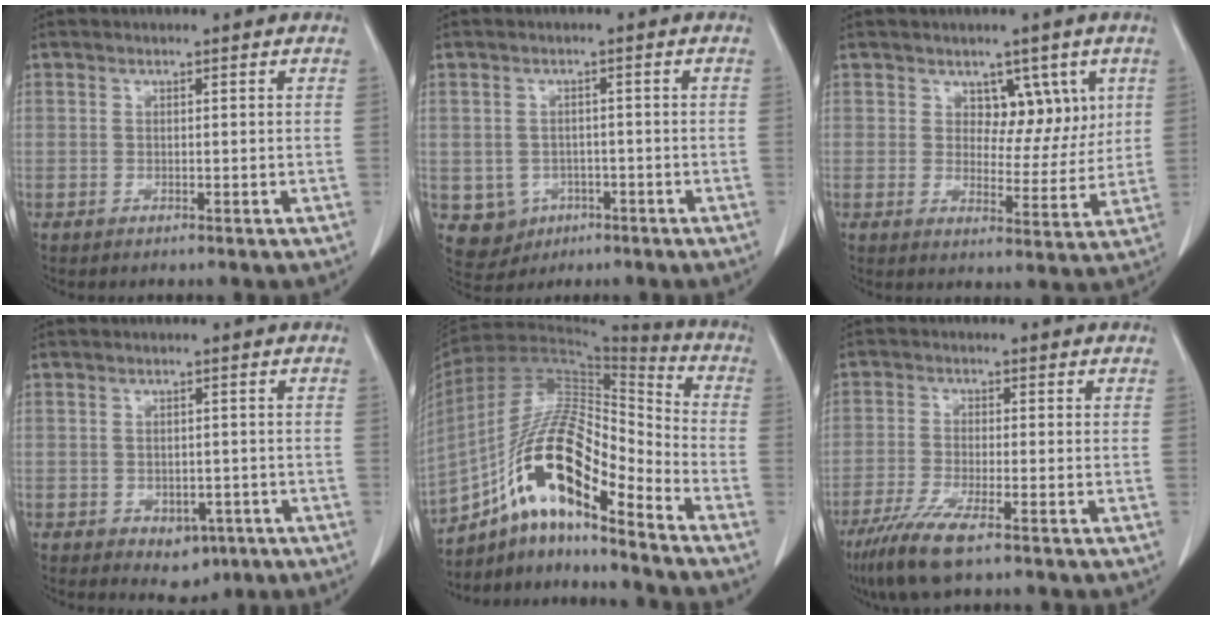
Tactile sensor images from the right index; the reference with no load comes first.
{"total": 5.5, "force": [-1.8, 5.1, 1.0], "torque": [-0.016, 0.005, -0.016]}
{"total": 6.3, "force": [2.9, 3.8, 4.2], "torque": [-0.042, 0.001, 0.046]}
{"total": 4.2, "force": [-1.9, 2.9, 2.3], "torque": [-0.023, 0.003, -0.012]}
{"total": 17.2, "force": [-9.9, 4.1, 13.5], "torque": [-0.255, 0.028, -0.171]}
{"total": 7.5, "force": [-5.0, 0.8, 5.6], "torque": [-0.112, -0.021, -0.089]}